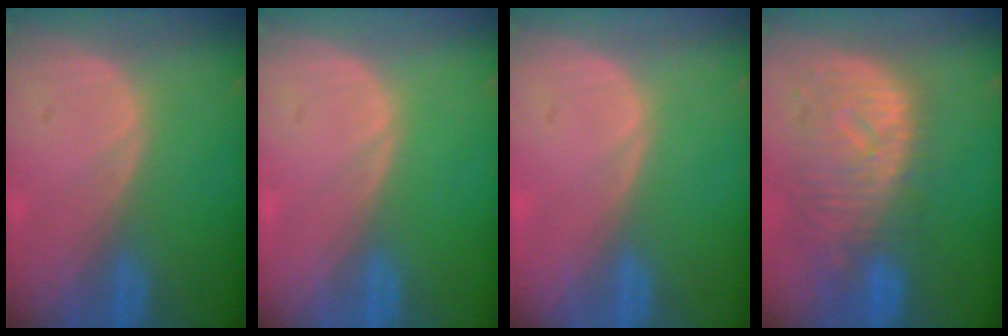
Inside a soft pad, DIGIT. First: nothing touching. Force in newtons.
{"total": 0.0}
{"total": 0.0}
{"total": 10.8, "press": 9.6, "slide": 5.0}